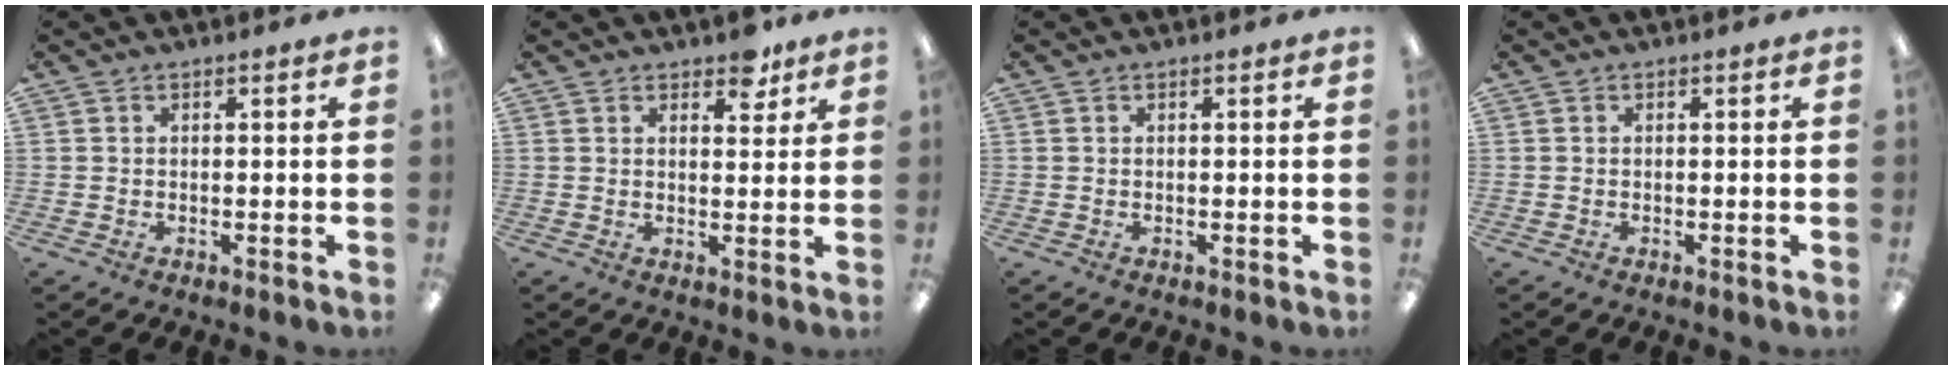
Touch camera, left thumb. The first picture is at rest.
{"total": 5.2, "force": [4.0, 2.5, 2.3], "torque": [-0.014, -0.021, 0.067]}
{"total": 0.0}
{"total": 0.0}